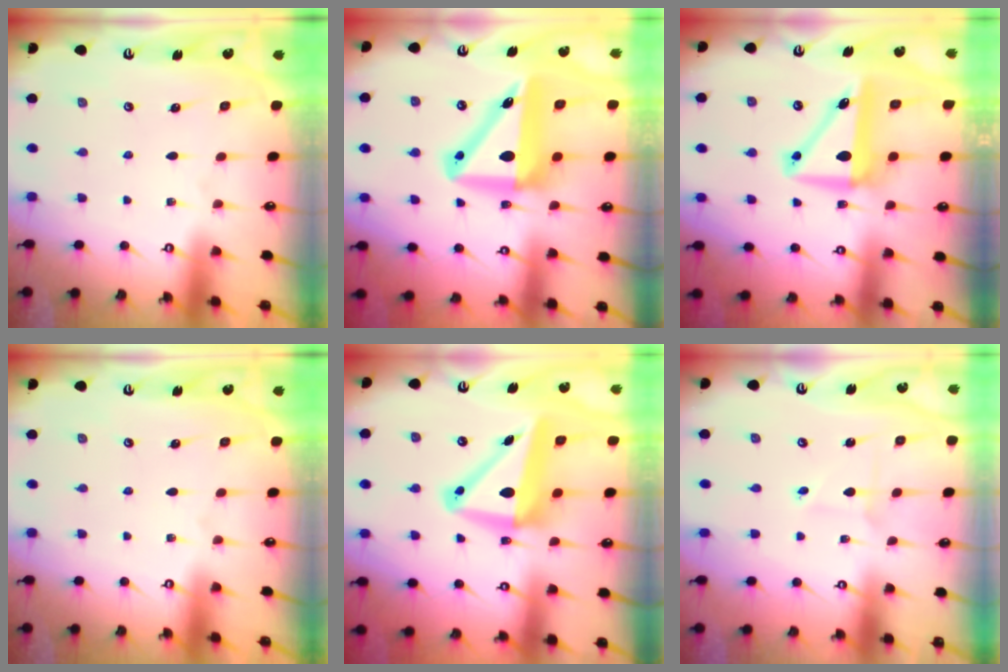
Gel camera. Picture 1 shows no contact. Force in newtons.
{"total": 13.5, "press": 13.1, "slide": 3.0}
{"total": 9.3, "press": 9.1, "slide": 1.8}
{"total": 0.0}
{"total": 12.4, "press": 12.0, "slide": 3.2}
{"total": 1.8, "press": 1.8, "slide": 0.1}